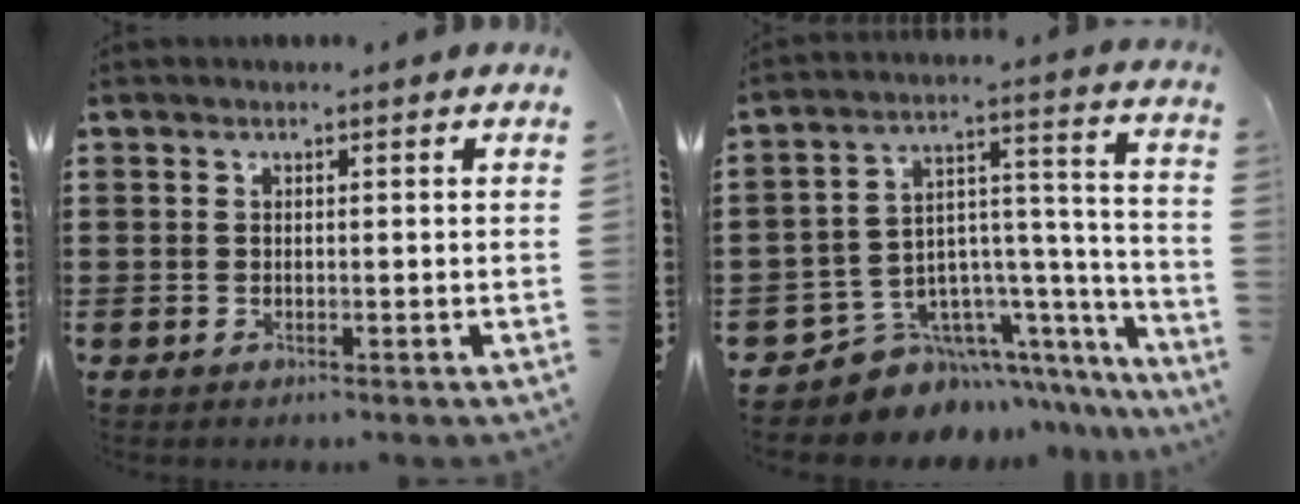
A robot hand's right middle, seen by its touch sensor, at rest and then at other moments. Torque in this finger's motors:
{"motor_torque": [1.22, -0.92, 0.11, 0.03]}